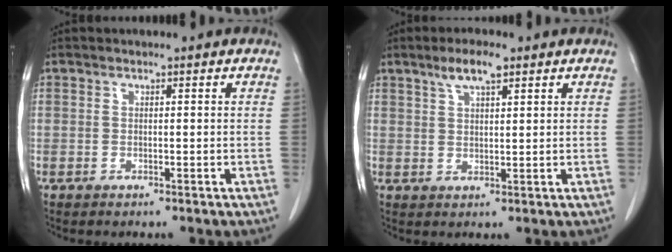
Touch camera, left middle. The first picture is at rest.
{"total": 4.4, "force": [2.9, 0.9, 3.2], "torque": [-0.064, 0.006, 0.054]}